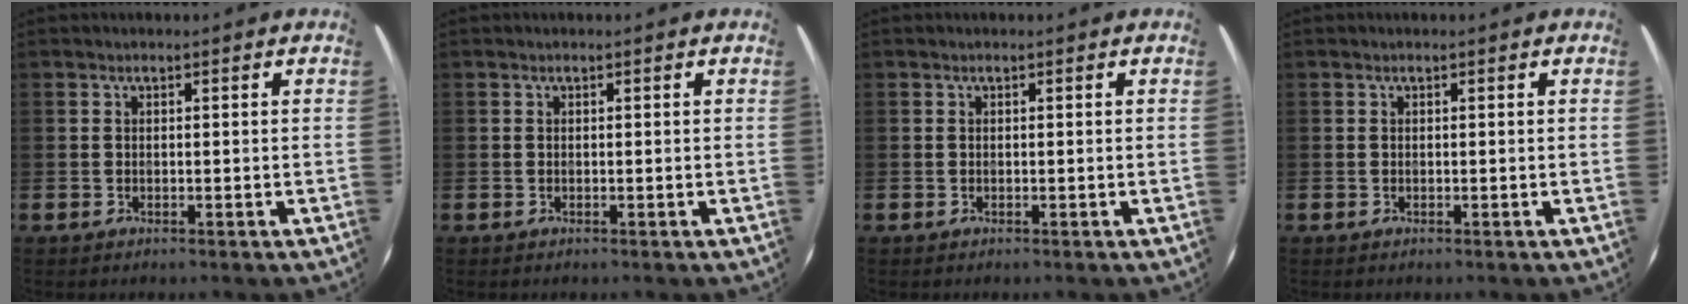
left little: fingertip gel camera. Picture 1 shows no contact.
{"total": 0.0}
{"total": 0.0}
{"total": 0.0}